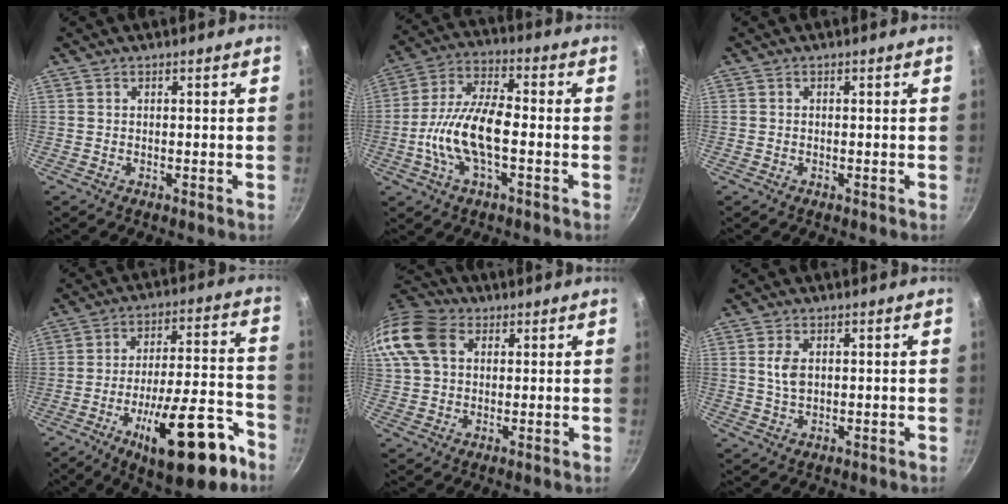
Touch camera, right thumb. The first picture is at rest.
{"total": 18.3, "force": [-3.1, 9.1, 15.5], "torque": [-0.276, 0.042, -0.077]}
{"total": 0.0}
{"total": 20.8, "force": [-10.9, 6.9, 16.3], "torque": [-0.209, 0.061, -0.156]}
{"total": 14.3, "force": [4.4, 10.4, 8.7], "torque": [-0.180, 0.020, 0.069]}
{"total": 3.9, "force": [0.9, 2.3, 3.0], "torque": [-0.053, -0.002, 0.018]}